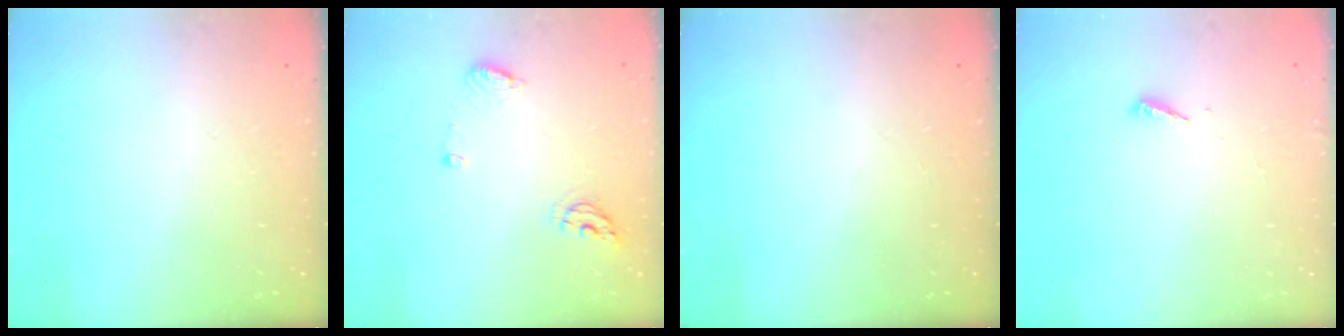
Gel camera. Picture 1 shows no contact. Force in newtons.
{"total": 6.9, "press": 6.8, "slide": 0.9}
{"total": 0.0}
{"total": 2.0, "press": 2.0, "slide": 0.2}